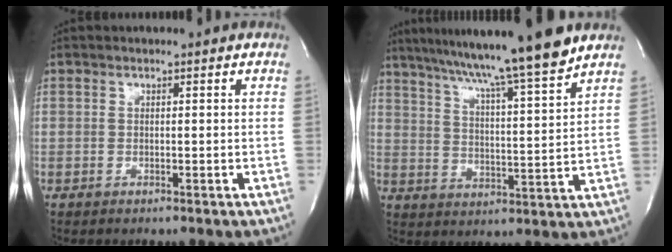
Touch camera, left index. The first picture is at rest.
{"total": 16.6, "force": [13.7, -1.3, 9.2], "torque": [-0.153, -0.004, 0.203]}